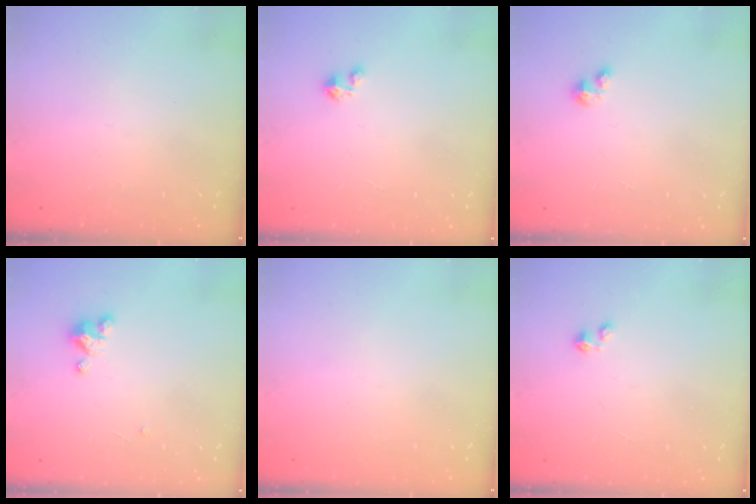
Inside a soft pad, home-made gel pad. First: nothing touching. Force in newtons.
{"total": 2.1, "press": 2.1, "slide": 0.2}
{"total": 1.7, "press": 1.7, "slide": 0.4}
{"total": 2.7, "press": 2.7, "slide": 0.3}
{"total": 0.0}
{"total": 0.0}